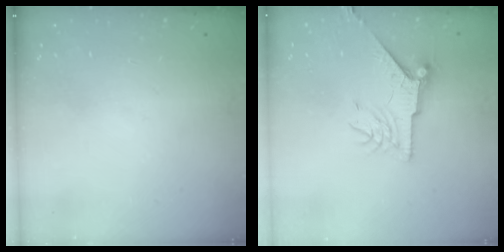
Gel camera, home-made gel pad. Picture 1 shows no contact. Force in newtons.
{"total": 8.3, "press": 8.2, "slide": 0.8}